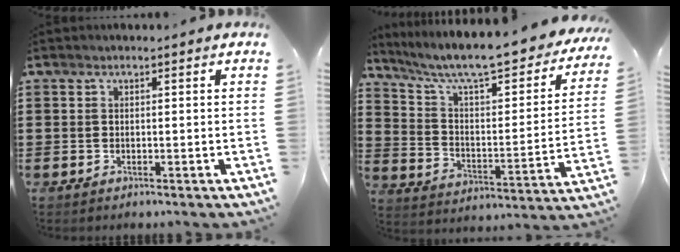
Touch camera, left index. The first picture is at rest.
{"total": 9.1, "force": [7.6, 0.9, 4.9], "torque": [-0.118, -0.059, 0.124]}